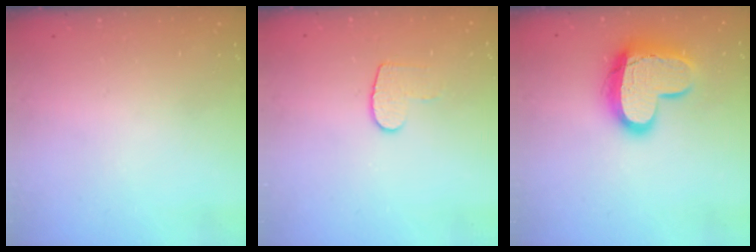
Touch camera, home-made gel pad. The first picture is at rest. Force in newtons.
{"total": 6.3, "press": 6.3, "slide": 0.4}
{"total": 14.9, "press": 14.9, "slide": 1.4}